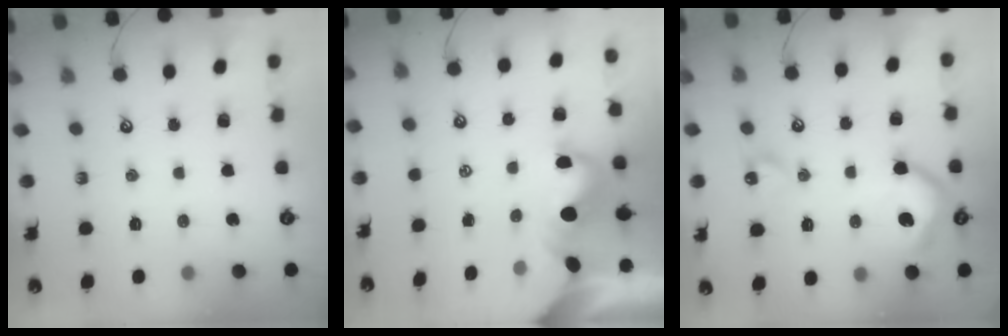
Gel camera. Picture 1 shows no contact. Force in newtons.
{"total": 2.0, "press": 1.8, "slide": 0.9}
{"total": 13.4, "press": 13.3, "slide": 1.1}